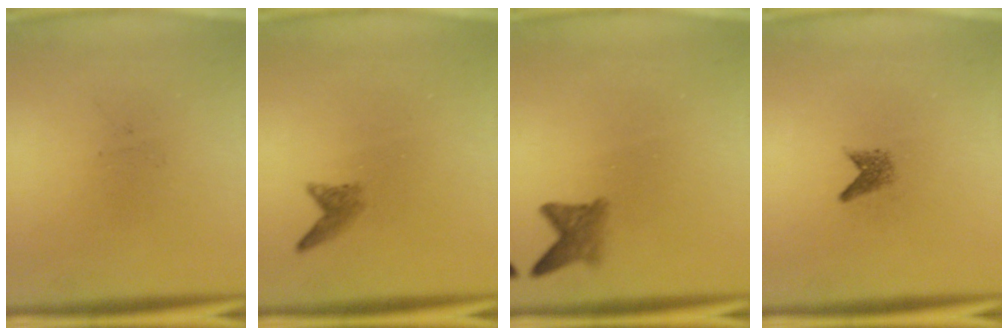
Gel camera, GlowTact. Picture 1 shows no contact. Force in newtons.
{"total": 1.5}
{"total": 2.5}
{"total": 1.5}